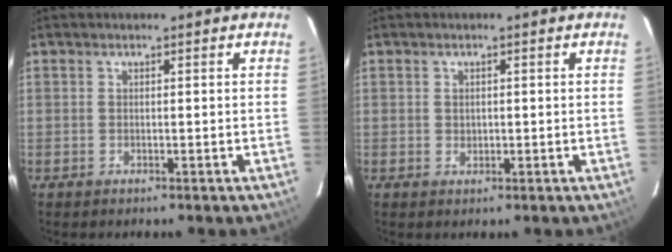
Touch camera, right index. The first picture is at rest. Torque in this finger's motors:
{"motor_torque": [-0.08, 0.02, -0.03, 0.00]}